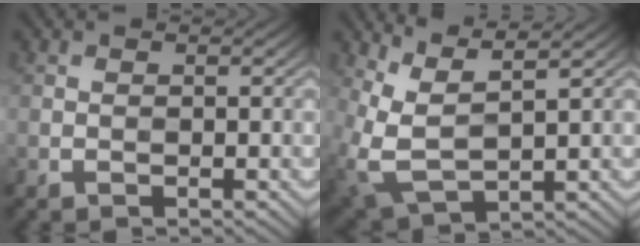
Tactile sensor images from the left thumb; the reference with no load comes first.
{"total": 7.6, "force": [3.6, 2.9, 6.0], "torque": [-0.160, -0.005, 0.075]}